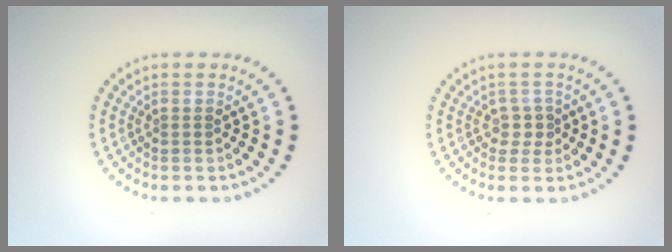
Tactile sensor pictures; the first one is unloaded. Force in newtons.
{"total": 1.5, "press": 1.2, "slide": 0.9}